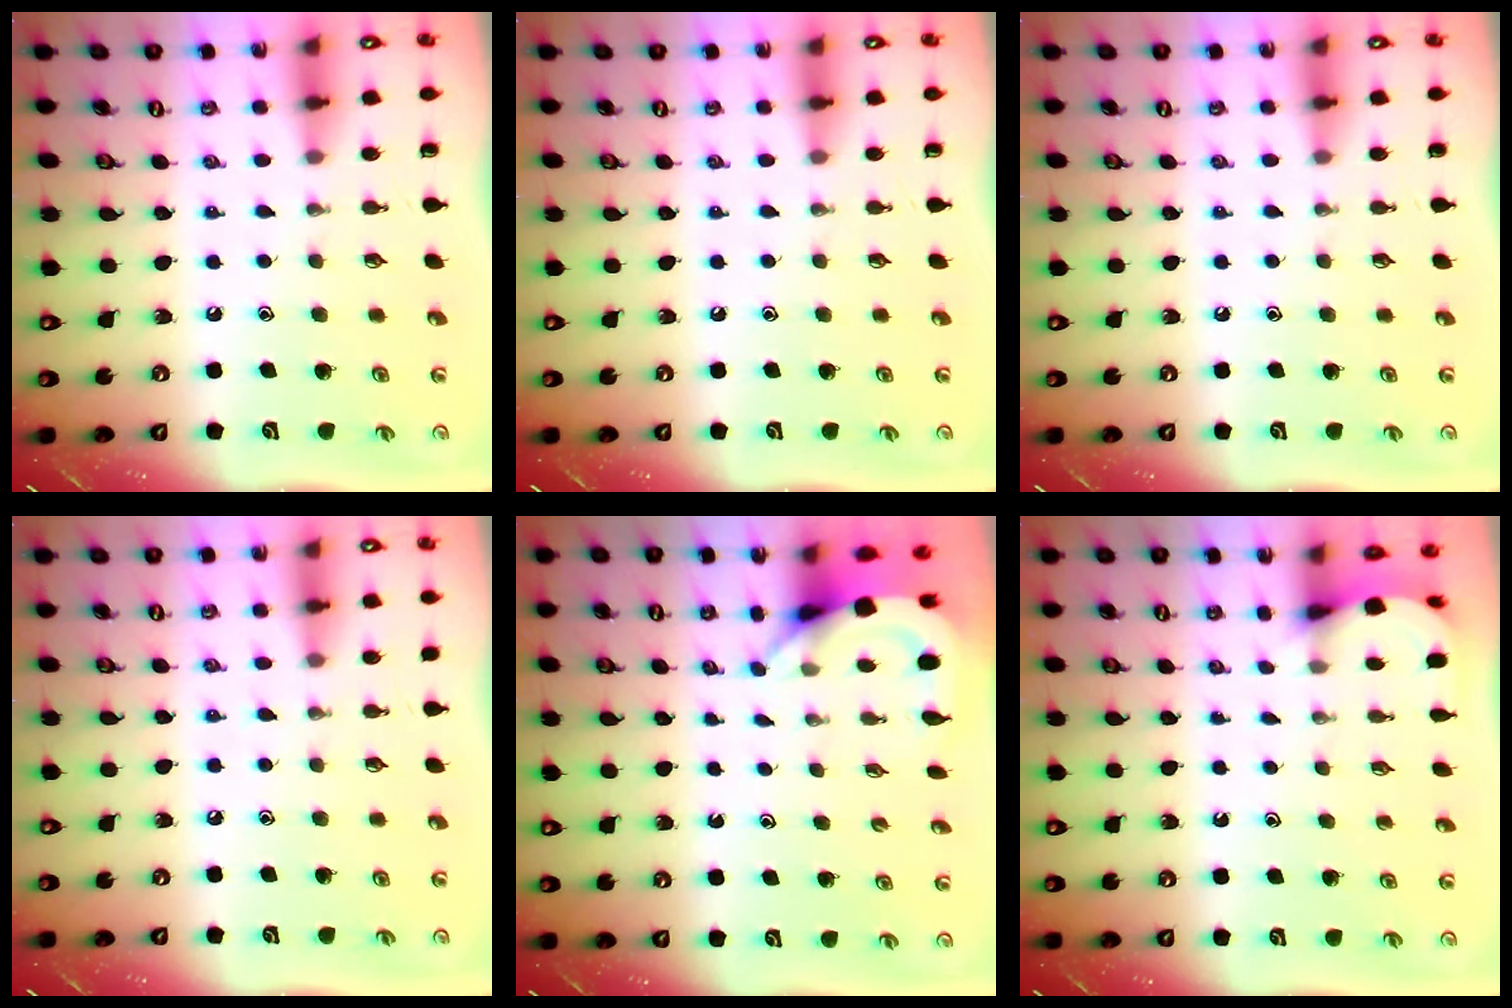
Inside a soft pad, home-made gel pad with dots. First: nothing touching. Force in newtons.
{"total": 0.0}
{"total": 0.0}
{"total": 2.9, "press": 2.9, "slide": 0.5}
{"total": 3.8, "press": 3.8, "slide": 0.2}
{"total": 2.9, "press": 2.9, "slide": 0.3}